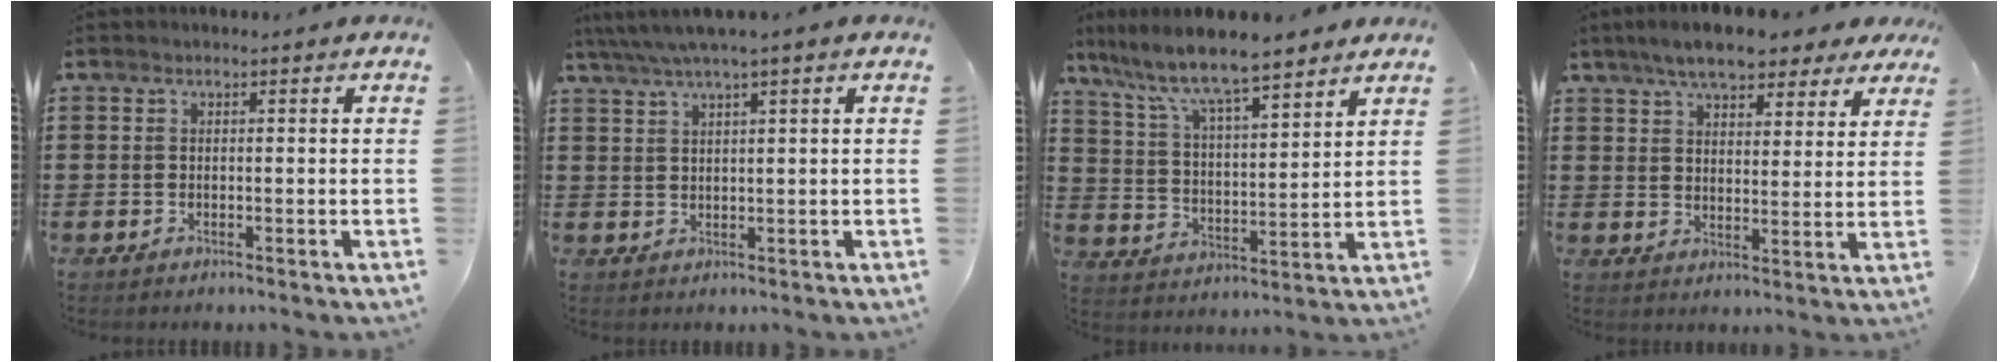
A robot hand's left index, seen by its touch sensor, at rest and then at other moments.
{"total": 2.8, "force": [1.7, -0.2, 2.1], "torque": [-0.046, 0.000, 0.030]}
{"total": 7.9, "force": [6.8, 0.8, 3.8], "torque": [-0.103, -0.037, 0.114]}
{"total": 7.1, "force": [6.1, 1.8, 3.2], "torque": [-0.076, -0.009, 0.111]}